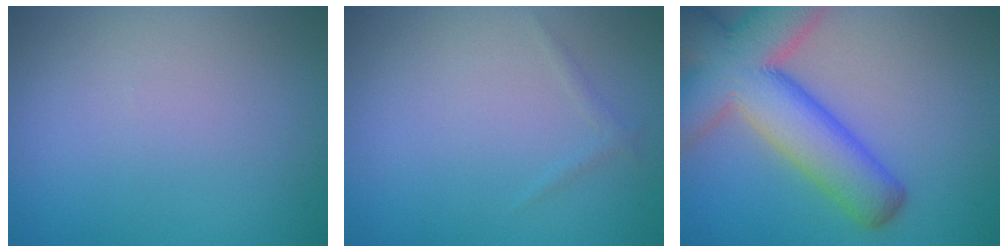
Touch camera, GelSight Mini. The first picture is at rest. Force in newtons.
{"total": 0.6, "press": 0.6, "slide": 0.0}
{"total": 11.5, "press": 11.5, "slide": 0.7}